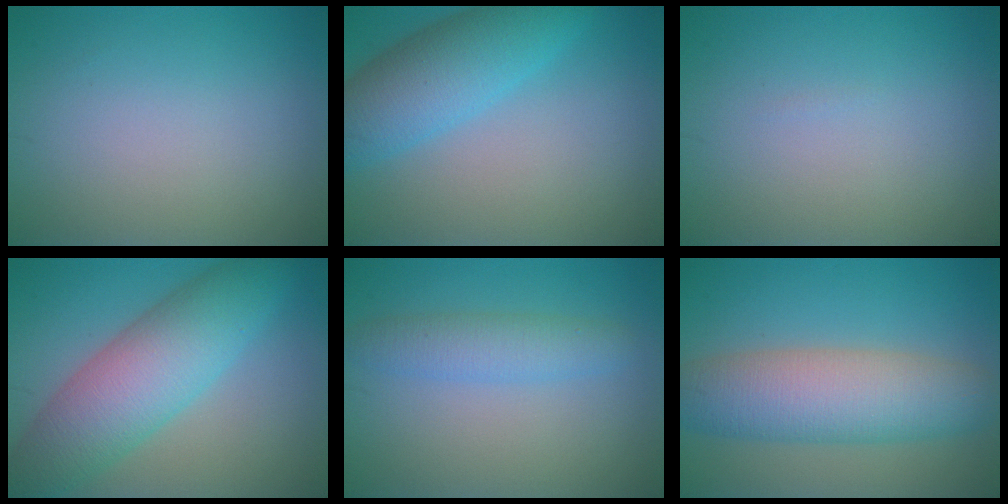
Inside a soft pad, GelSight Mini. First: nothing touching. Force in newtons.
{"total": 6.6, "press": 6.6, "slide": 0.1}
{"total": 0.0}
{"total": 8.4, "press": 8.4, "slide": 0.3}
{"total": 2.9, "press": 2.9, "slide": 0.1}
{"total": 7.8, "press": 7.8, "slide": 0.4}